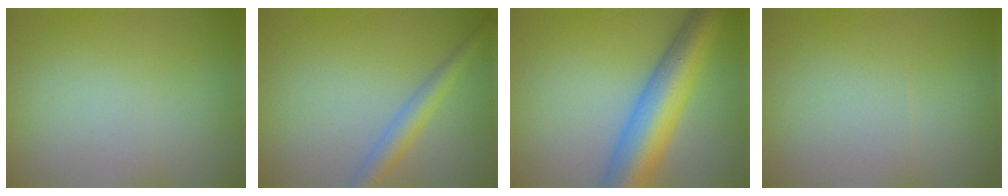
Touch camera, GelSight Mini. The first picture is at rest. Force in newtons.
{"total": 2.8, "press": 2.8, "slide": 0.1}
{"total": 9.0, "press": 9.0, "slide": 0.3}
{"total": 0.0}